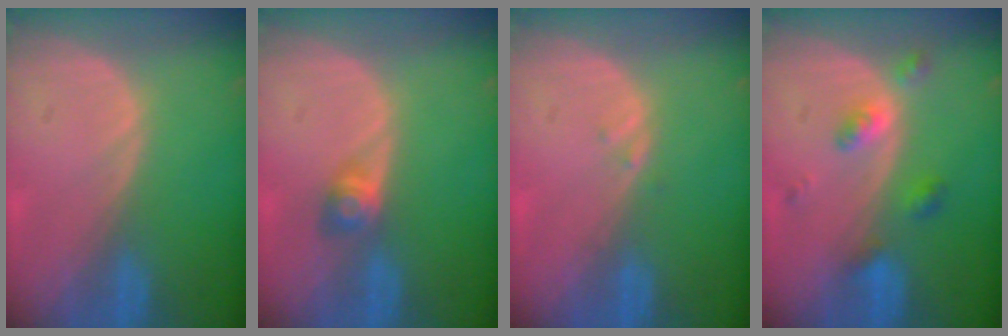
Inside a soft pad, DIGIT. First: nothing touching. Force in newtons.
{"total": 2.7, "press": 2.5, "slide": 1.1}
{"total": 0.7, "press": 0.6, "slide": 0.3}
{"total": 4.4, "press": 4.0, "slide": 1.7}